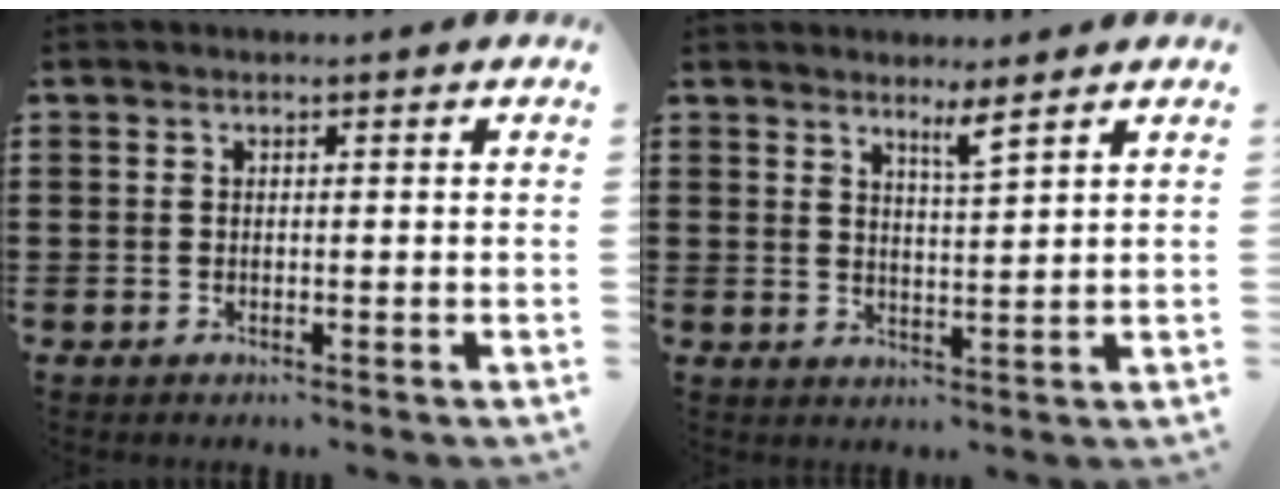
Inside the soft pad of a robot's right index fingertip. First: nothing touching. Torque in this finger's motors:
{"motor_torque": [-0.27, 0.32, 0.08, 0.03]}